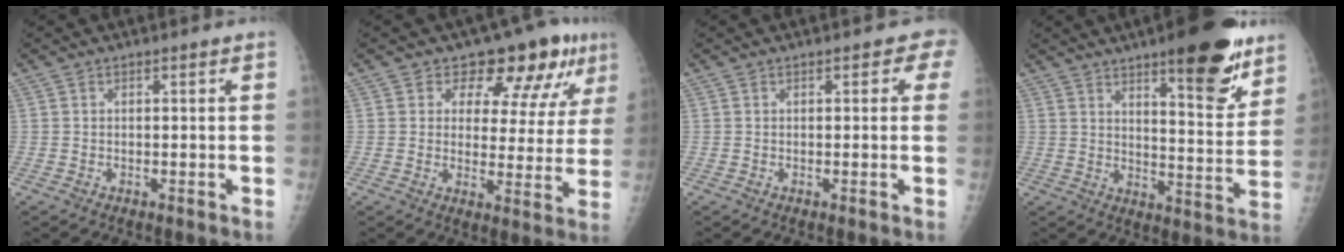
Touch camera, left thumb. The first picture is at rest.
{"total": 12.5, "force": [7.9, 6.8, 6.9], "torque": [-0.039, -0.038, 0.096]}
{"total": 2.6, "force": [1.1, 1.5, 1.9], "torque": [0.003, 0.003, 0.004]}
{"total": 16.4, "force": [10.5, 4.6, 11.8], "torque": [-0.125, -0.066, 0.154]}